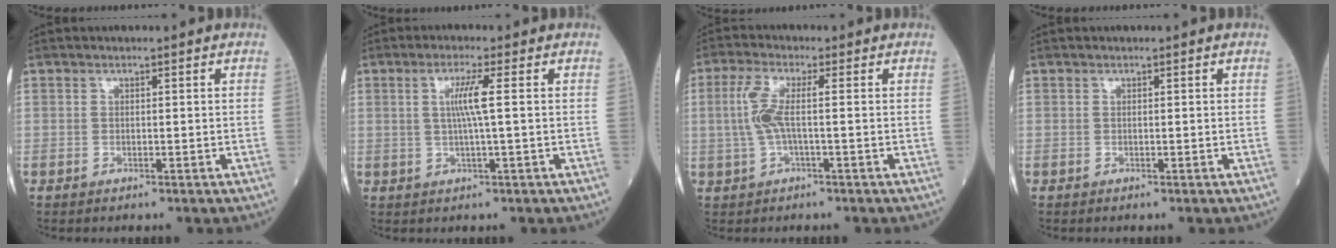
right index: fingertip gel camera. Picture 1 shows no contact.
{"total": 4.1, "force": [0.6, -0.7, 4.0], "torque": [-0.080, 0.000, 0.011]}
{"total": 5.1, "force": [0.1, 0.9, 5.0], "torque": [-0.123, 0.009, -0.002]}
{"total": 0.0}